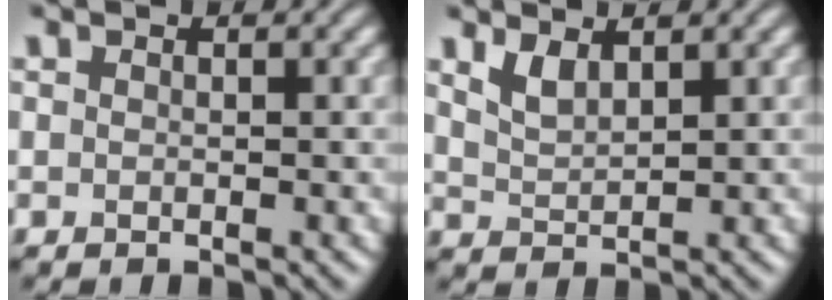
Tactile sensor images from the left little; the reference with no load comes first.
{"total": 2.0, "force": [1.5, 0.7, 1.2], "torque": [-0.029, -0.005, 0.035]}